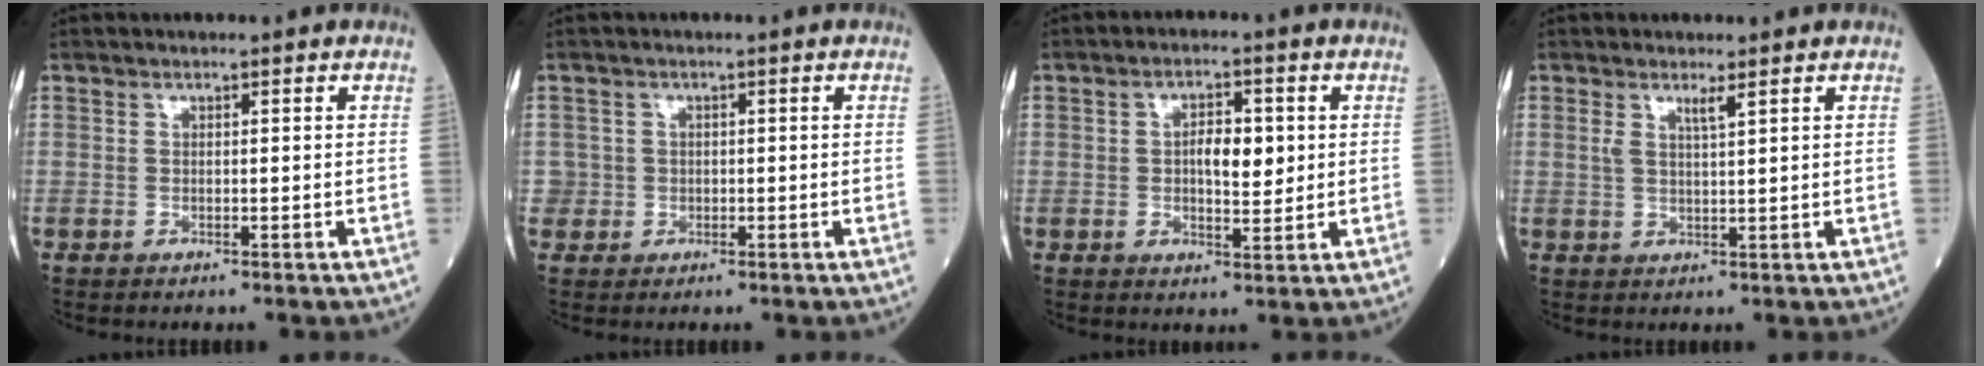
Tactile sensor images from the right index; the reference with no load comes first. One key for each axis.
{"total": 1.5, "fx": -0.3, "fy": 1.5, "fz": -0.2, "tx": 0.015, "ty": 0.008, "tz": -0.007}
{"total": 5.2, "fx": 0.6, "fy": 2.2, "fz": 4.7, "tx": -0.076, "ty": 0.006, "tz": 0.011}
{"total": 2.0, "fx": 1.2, "fy": -0.2, "fz": 1.6, "tx": -0.034, "ty": -0.003, "tz": 0.023}